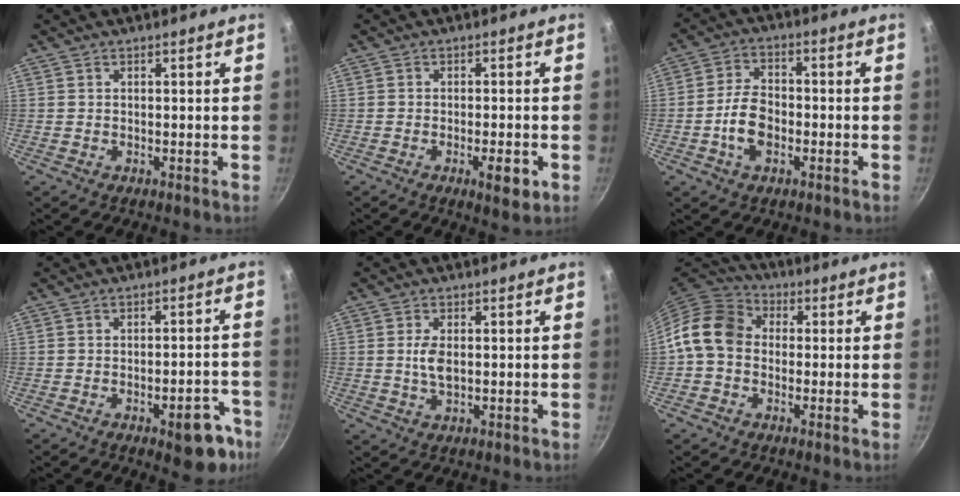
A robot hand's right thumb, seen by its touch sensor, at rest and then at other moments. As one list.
[{"total": 4.9, "force": [-1.9, 1.6, 4.2], "torque": [-0.055, 0.010, -0.023]}, {"total": 7.6, "force": [-2.2, 4.9, 5.4], "torque": [-0.087, 0.023, -0.046]}, {"total": 9.7, "force": [-4.8, 4.3, 7.2], "torque": [-0.037, 0.038, -0.053]}, {"total": 3.6, "force": [0.3, 1.9, 3.1], "torque": [-0.062, -0.002, 0.006]}, {"total": 10.4, "force": [0.0, 8.6, 5.9], "torque": [-0.078, 0.028, -0.022]}]